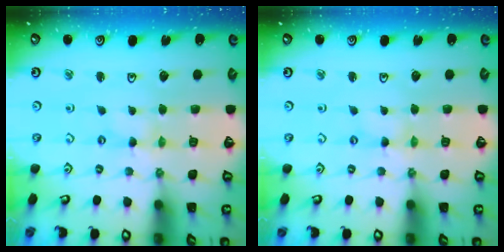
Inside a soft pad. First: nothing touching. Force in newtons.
{"total": 0.0}